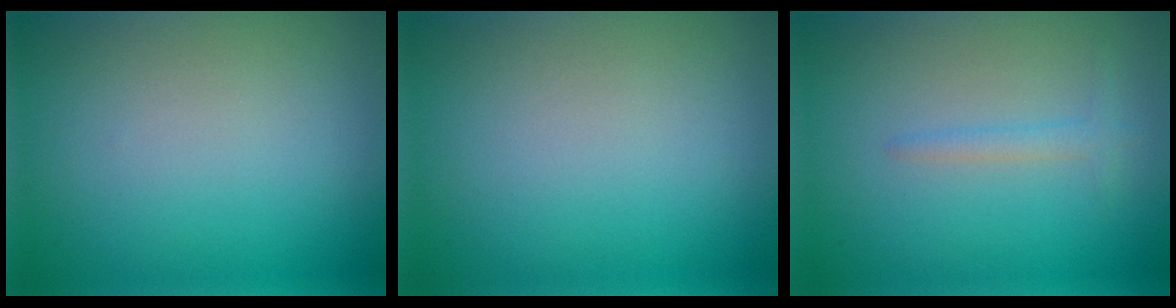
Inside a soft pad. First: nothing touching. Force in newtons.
{"total": 0.0}
{"total": 1.3, "press": 1.3, "slide": 0.1}